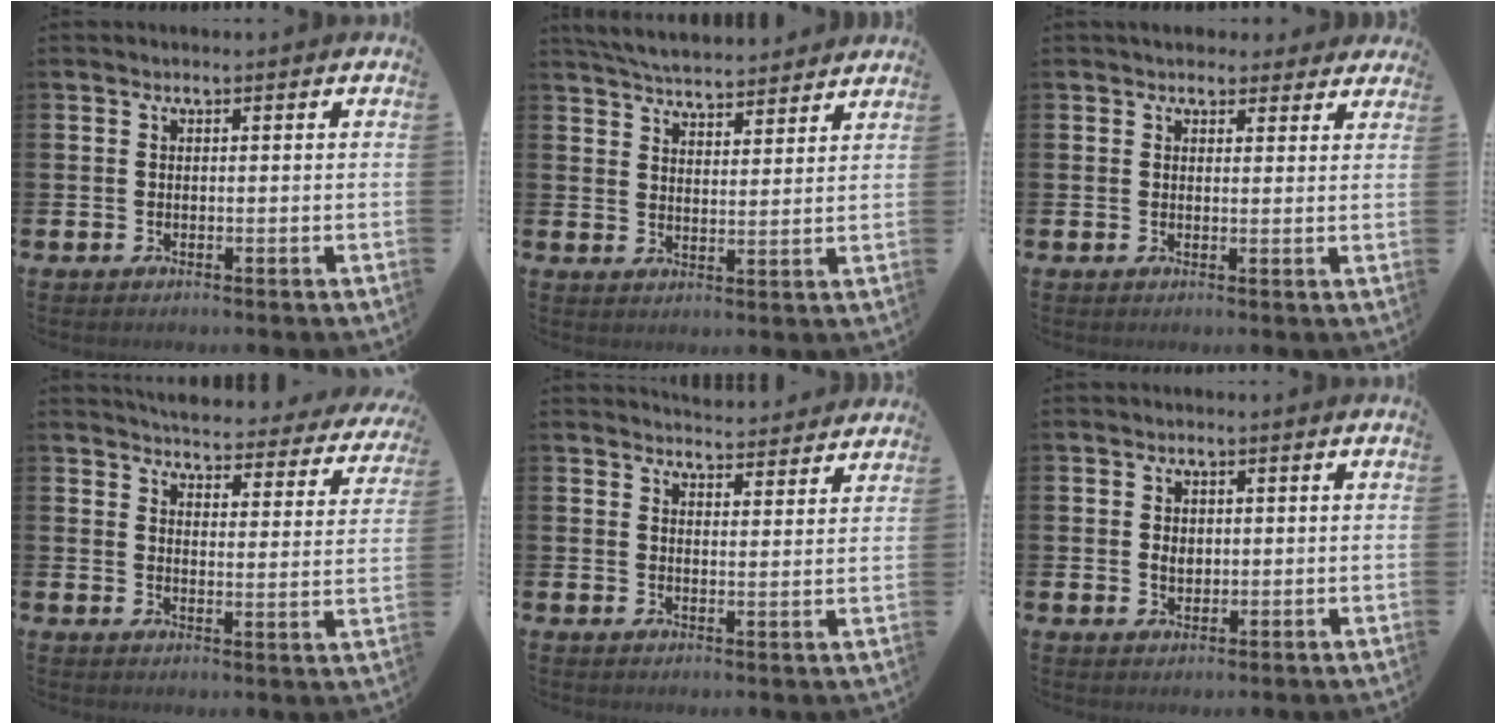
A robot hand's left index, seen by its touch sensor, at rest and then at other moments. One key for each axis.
{"total": 5.7, "fx": 5.6, "fy": 0.4, "fz": 0.6, "tx": -0.034, "ty": -0.030, "tz": 0.102}
{"total": 3.5, "fx": 3.1, "fy": 1.6, "fz": 0.0, "tx": 0.008, "ty": -0.012, "tz": 0.054}
{"total": 4.7, "fx": 4.6, "fy": 0.7, "fz": 0.6, "tx": -0.031, "ty": -0.039, "tz": 0.076}
{"total": 4.7, "fx": 4.7, "fy": 0.4, "fz": 0.0, "tx": -0.002, "ty": -0.033, "tz": 0.084}
{"total": 2.0, "fx": 0.4, "fy": 1.5, "fz": 1.2, "tx": -0.007, "ty": 0.001, "tz": 0.002}